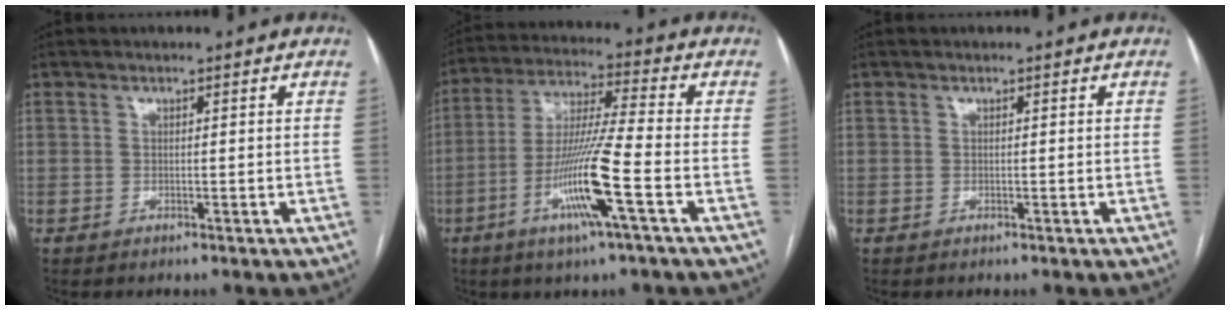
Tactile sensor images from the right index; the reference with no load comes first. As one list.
[{"total": 13.2, "force": [-5.1, -0.6, 12.2], "torque": [-0.243, -0.012, -0.100]}, {"total": 0.0}]